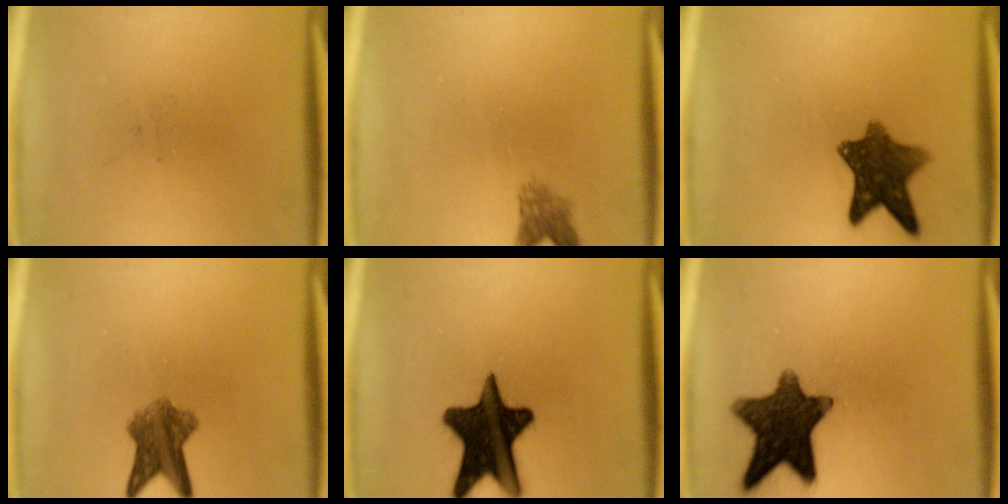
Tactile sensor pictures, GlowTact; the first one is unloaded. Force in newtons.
{"total": 2.4}
{"total": 9.3}
{"total": 6.1}
{"total": 17.0}
{"total": 12.8}